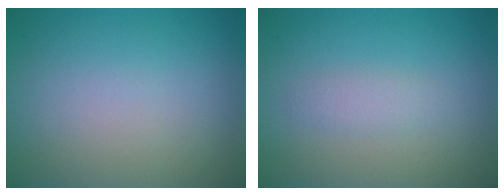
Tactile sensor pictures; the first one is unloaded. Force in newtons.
{"total": 1.3, "press": 1.3, "slide": 0.0}